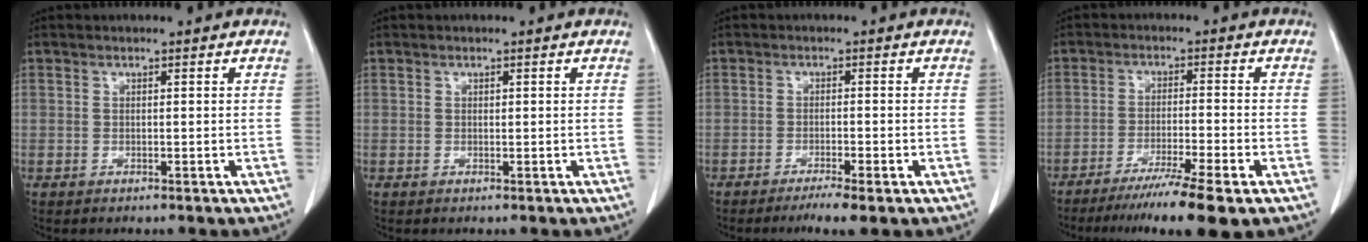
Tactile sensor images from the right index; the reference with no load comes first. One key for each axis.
{"total": 0.0}
{"total": 4.1, "fx": -2.7, "fy": 0.1, "fz": 3.1, "tx": -0.046, "ty": -0.010, "tz": -0.043}
{"total": 9.9, "fx": -6.9, "fy": -0.8, "fz": 7.1, "tx": -0.109, "ty": -0.026, "tz": -0.109}